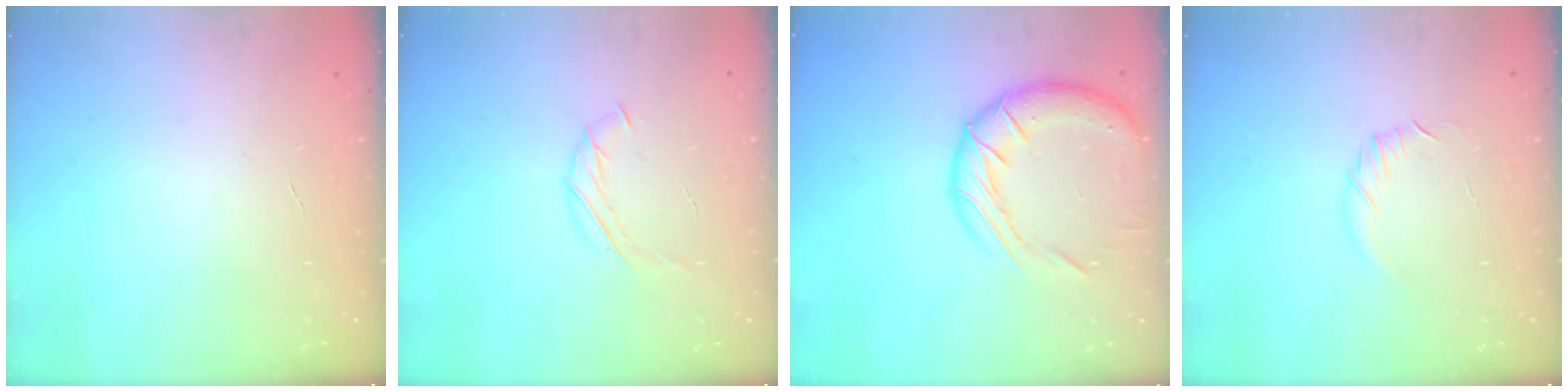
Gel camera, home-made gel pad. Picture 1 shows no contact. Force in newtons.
{"total": 7.1, "press": 7.1, "slide": 1.0}
{"total": 15.7, "press": 15.5, "slide": 2.4}
{"total": 5.2, "press": 5.0, "slide": 1.4}